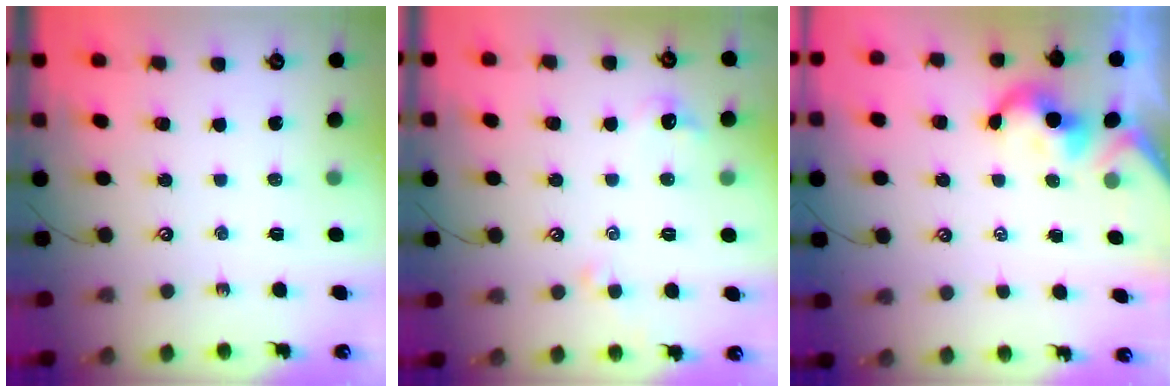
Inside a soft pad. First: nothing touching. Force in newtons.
{"total": 0.9, "press": 0.6, "slide": 0.7}
{"total": 1.1, "press": 1.0, "slide": 0.5}